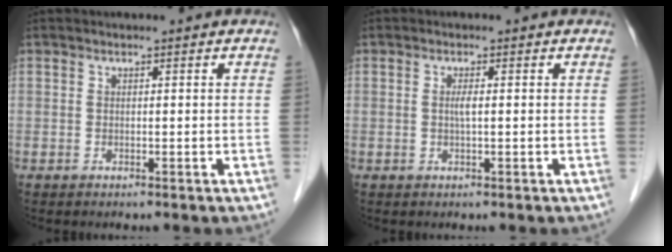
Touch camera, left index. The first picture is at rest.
{"total": 1.3, "force": [-0.1, 0.0, 1.2], "torque": [-0.028, -0.003, -0.003]}